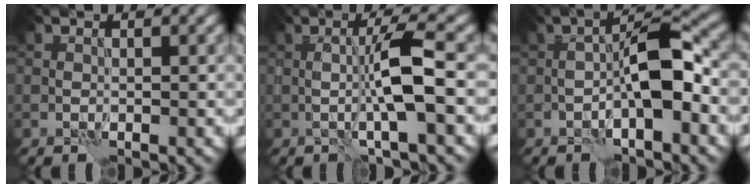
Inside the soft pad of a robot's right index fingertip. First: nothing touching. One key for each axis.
{"total": 3.5, "fx": 0.4, "fy": -0.1, "fz": 3.5, "tx": -0.079, "ty": 0.000, "tz": -0.005}
{"total": 4.6, "fx": -1.0, "fy": 0.9, "fz": 4.4, "tx": -0.090, "ty": 0.012, "tz": -0.026}